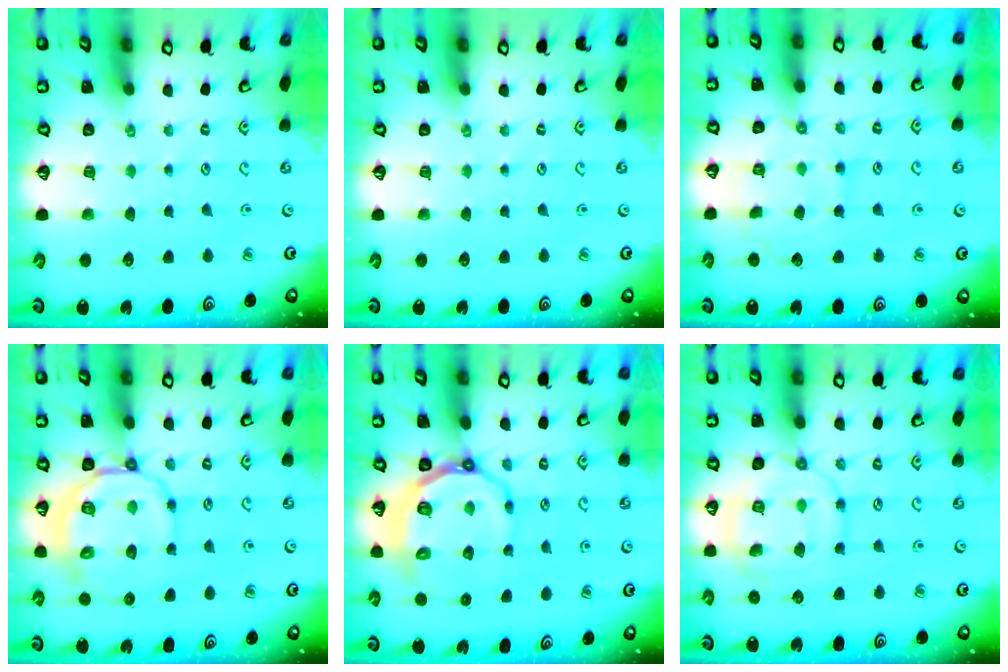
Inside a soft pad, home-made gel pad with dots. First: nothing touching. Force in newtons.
{"total": 0.0}
{"total": 10.7, "press": 10.7, "slide": 0.9}
{"total": 11.2, "press": 11.1, "slide": 2.0}
{"total": 11.2, "press": 10.7, "slide": 3.4}
{"total": 13.8, "press": 13.7, "slide": 1.3}